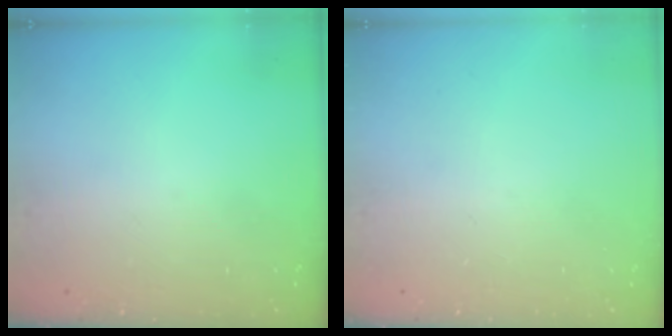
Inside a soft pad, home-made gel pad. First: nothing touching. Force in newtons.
{"total": 0.0}